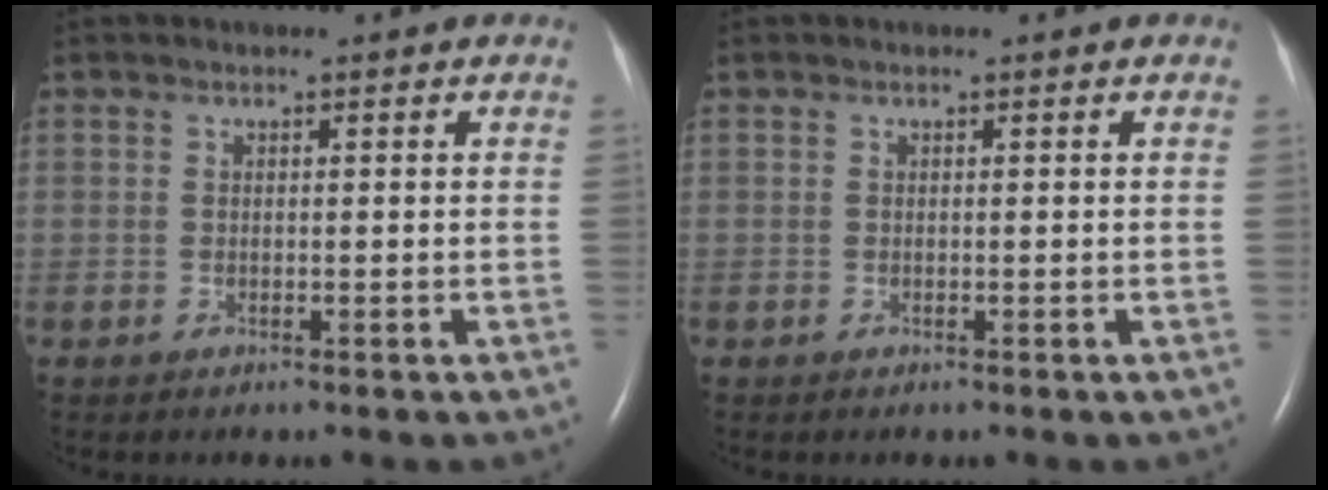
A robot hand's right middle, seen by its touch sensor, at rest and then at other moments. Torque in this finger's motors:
{"motor_torque": [0.00, 0.00, 0.00, 0.00]}